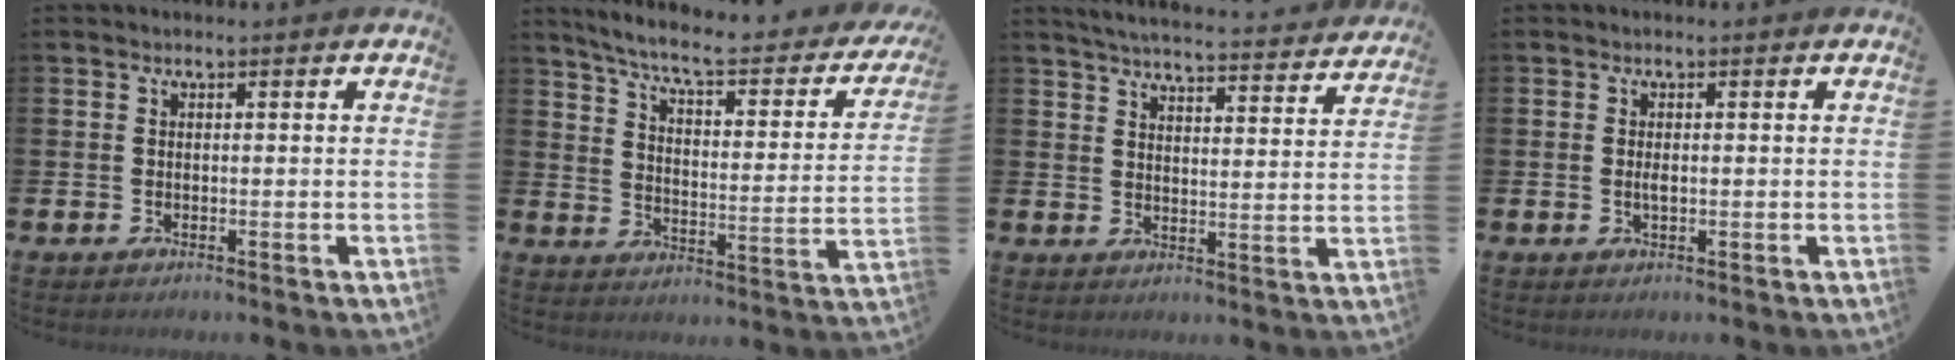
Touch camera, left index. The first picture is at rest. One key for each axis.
{"total": 6.7, "fx": 5.7, "fy": 1.0, "fz": 3.4, "tx": -0.091, "ty": -0.041, "tz": 0.089}
{"total": 5.0, "fx": 4.9, "fy": 0.1, "fz": 1.2, "tx": -0.040, "ty": -0.040, "tz": 0.082}
{"total": 1.0, "fx": 0.0, "fy": 0.3, "fz": 0.9, "tx": -0.017, "ty": 0.001, "tz": -0.002}